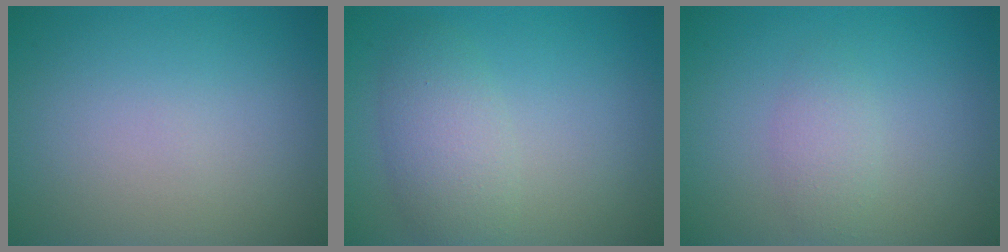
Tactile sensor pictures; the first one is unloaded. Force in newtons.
{"total": 3.5, "press": 3.5, "slide": 0.2}
{"total": 1.7, "press": 1.7, "slide": 0.0}